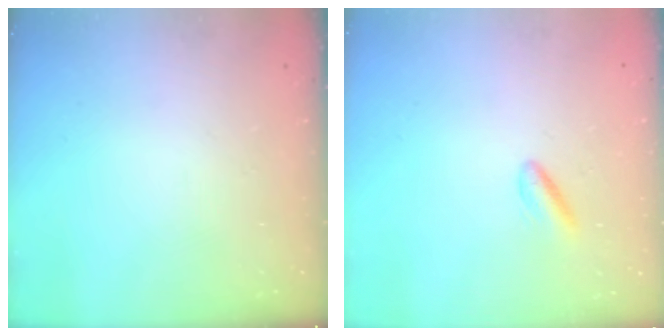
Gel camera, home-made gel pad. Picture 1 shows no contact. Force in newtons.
{"total": 2.4, "press": 2.3, "slide": 0.9}